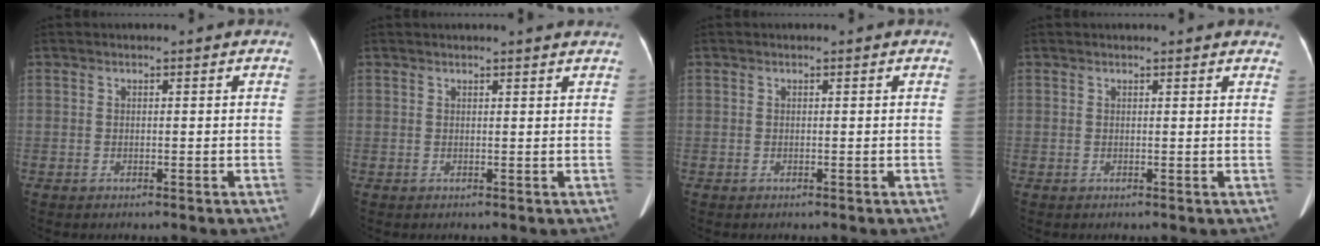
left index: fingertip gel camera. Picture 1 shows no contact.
{"total": 4.3, "force": [4.0, 0.0, 1.5], "torque": [-0.018, 0.015, 0.037]}
{"total": 0.0}
{"total": 7.6, "force": [7.0, 1.7, 2.3], "torque": [-0.013, 0.014, 0.061]}